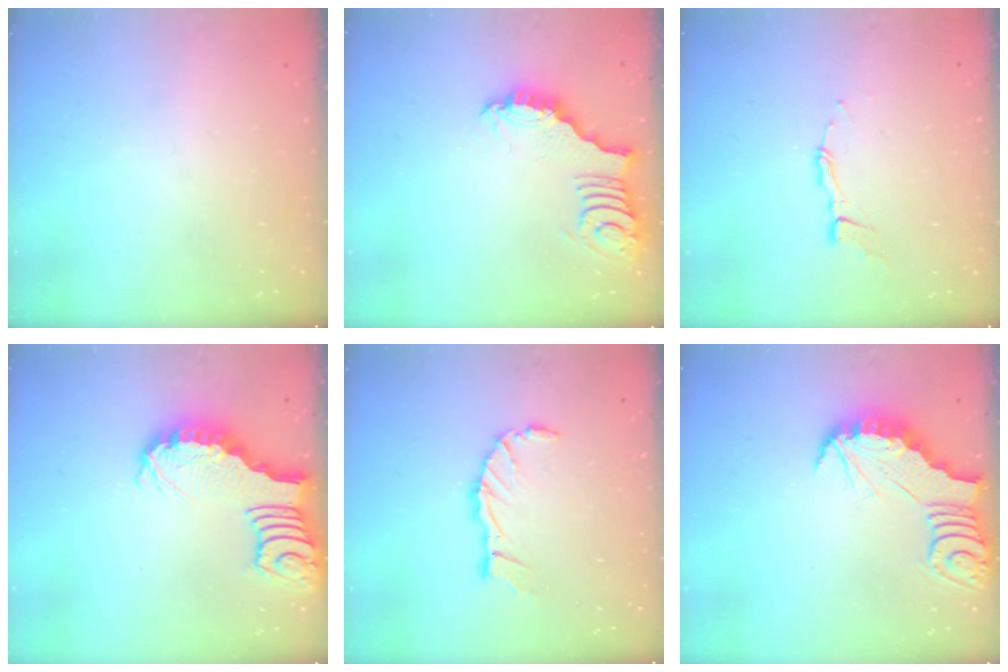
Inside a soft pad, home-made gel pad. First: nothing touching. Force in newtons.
{"total": 3.0, "press": 3.0, "slide": 0.1}
{"total": 3.9, "press": 3.8, "slide": 0.3}
{"total": 3.7, "press": 3.7, "slide": 0.6}
{"total": 8.0, "press": 8.0, "slide": 0.4}
{"total": 2.8, "press": 2.7, "slide": 0.3}